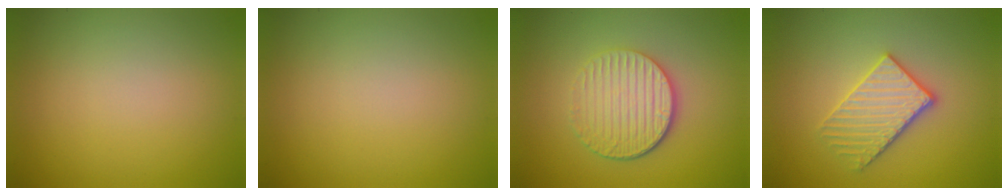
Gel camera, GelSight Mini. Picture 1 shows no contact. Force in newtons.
{"total": 0.0}
{"total": 4.7, "press": 3.7, "slide": 3.0}
{"total": 3.4, "press": 3.1, "slide": 1.2}